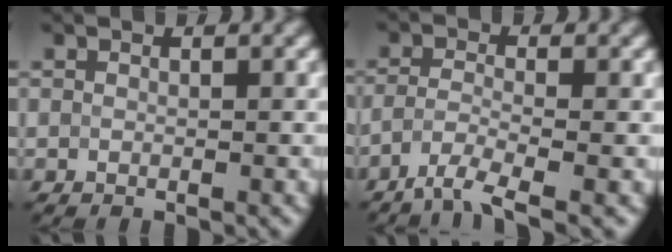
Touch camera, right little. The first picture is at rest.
{"total": 3.2, "force": [-2.8, 0.2, 1.7], "torque": [-0.031, -0.002, -0.061]}